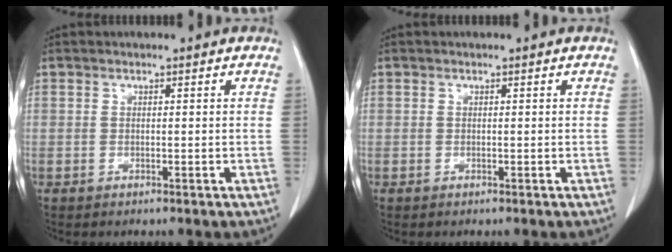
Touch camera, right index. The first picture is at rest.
{"total": 0.0}